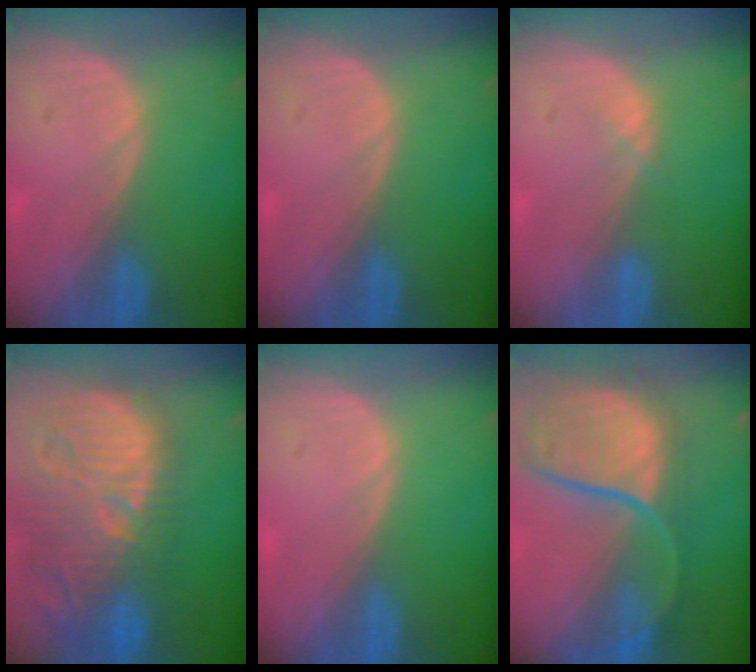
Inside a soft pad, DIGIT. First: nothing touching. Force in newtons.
{"total": 0.0}
{"total": 0.9, "press": 0.9, "slide": 0.3}
{"total": 14.6, "press": 13.0, "slide": 6.6}
{"total": 0.0}
{"total": 12.0, "press": 9.9, "slide": 6.8}